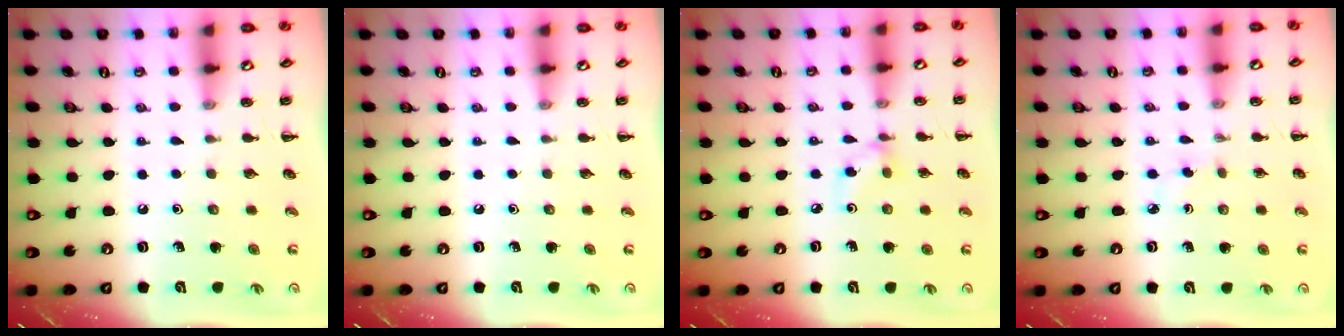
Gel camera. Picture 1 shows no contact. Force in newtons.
{"total": 0.0}
{"total": 3.8, "press": 3.7, "slide": 0.9}
{"total": 2.3, "press": 2.1, "slide": 0.9}